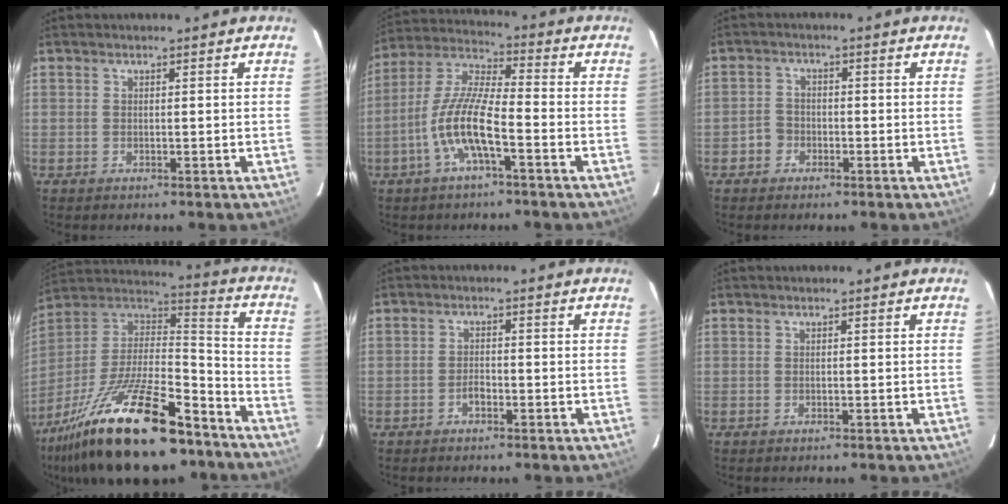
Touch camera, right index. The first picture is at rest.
{"total": 11.0, "force": [-4.5, 2.2, 9.8], "torque": [-0.210, 0.003, -0.088]}
{"total": 3.0, "force": [-1.6, 2.5, 0.4], "torque": [-0.009, 0.010, -0.031]}
{"total": 29.3, "force": [-19.7, 9.8, 19.3], "torque": [-0.364, -0.022, -0.315]}
{"total": 1.7, "force": [-1.1, 0.9, 1.0], "torque": [-0.020, 0.004, -0.021]}
{"total": 0.0}